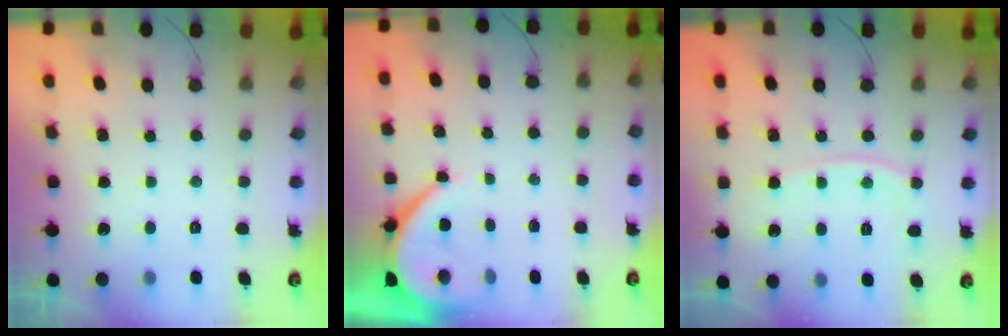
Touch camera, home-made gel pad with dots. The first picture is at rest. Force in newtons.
{"total": 5.6, "press": 5.5, "slide": 0.7}
{"total": 7.1, "press": 7.0, "slide": 0.9}